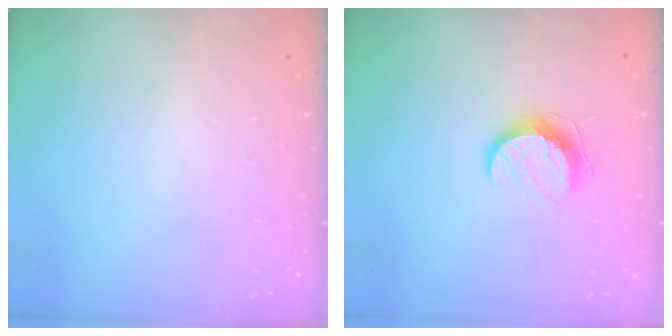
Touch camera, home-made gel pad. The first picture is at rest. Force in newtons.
{"total": 9.7, "press": 9.6, "slide": 0.7}